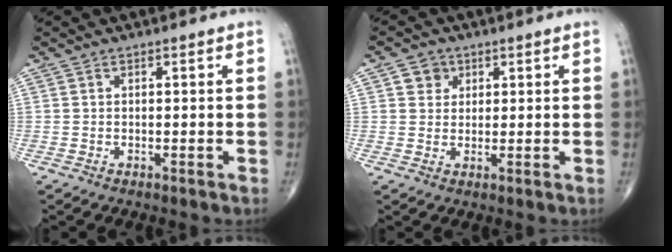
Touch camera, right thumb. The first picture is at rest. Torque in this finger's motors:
{"motor_torque": [0.45, 0.85, 0.12, 0.06, -0.02]}